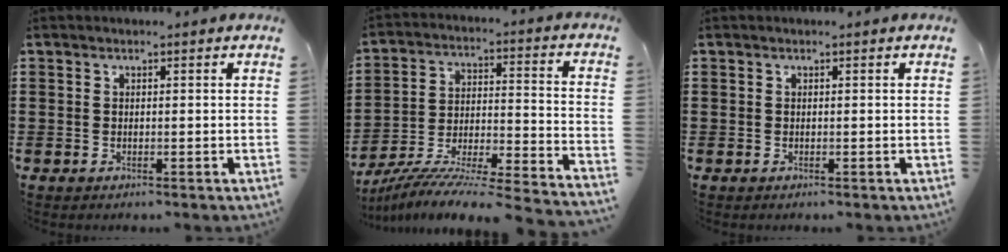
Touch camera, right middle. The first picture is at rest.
{"total": 7.4, "force": [-6.8, -0.8, 2.9], "torque": [-0.049, -0.013, -0.141]}
{"total": 0.0}